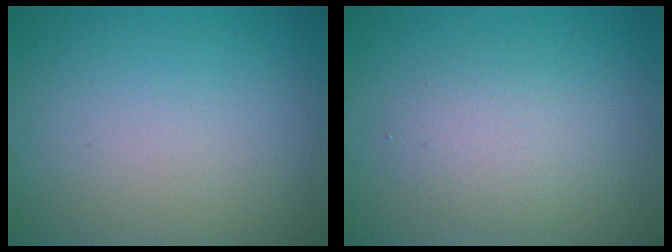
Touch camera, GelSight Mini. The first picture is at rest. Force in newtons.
{"total": 2.6, "press": 2.6, "slide": 0.2}